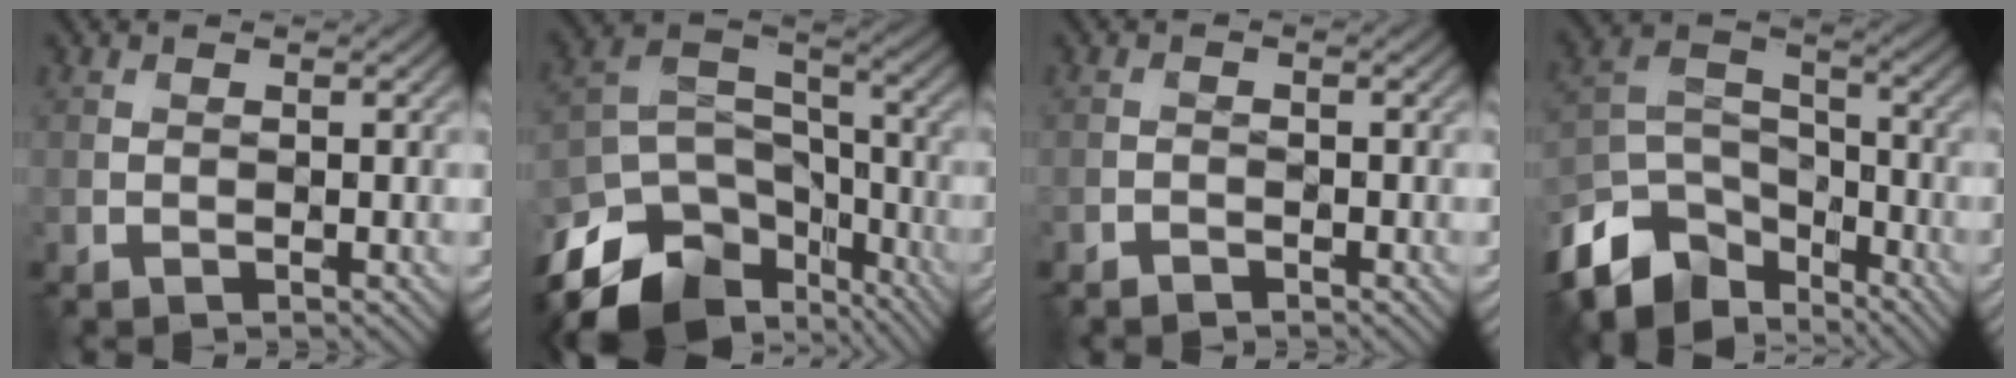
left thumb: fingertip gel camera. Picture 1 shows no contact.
{"total": 13.7, "force": [-9.1, 7.9, 6.6], "torque": [-0.168, -0.024, -0.155]}
{"total": 1.1, "force": [-1.0, 0.4, 0.1], "torque": [-0.003, -0.002, -0.023]}
{"total": 12.4, "force": [-8.4, 7.0, 5.9], "torque": [-0.145, -0.018, -0.165]}